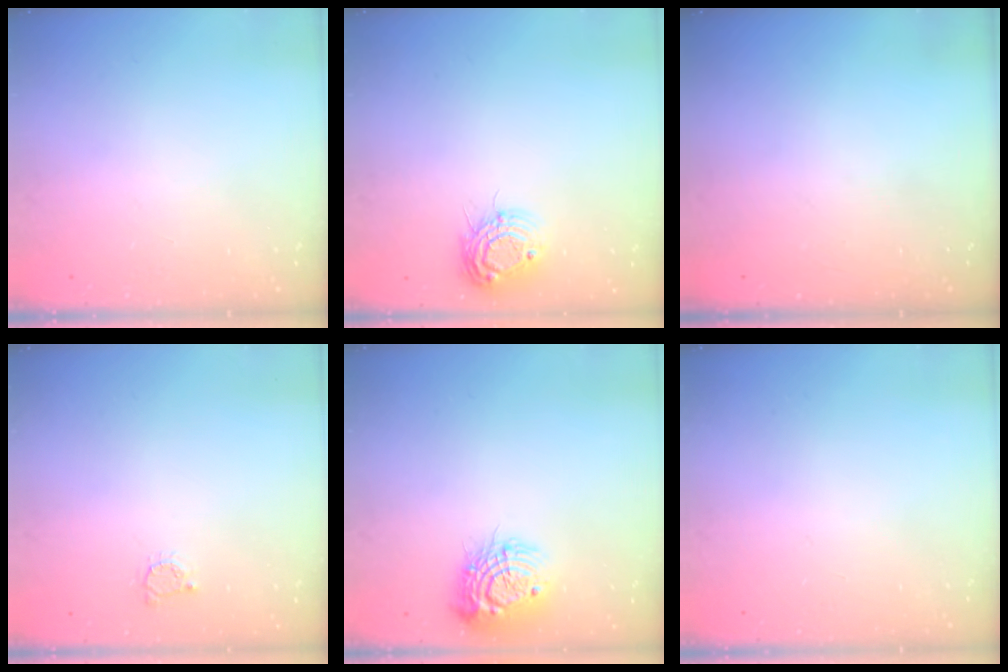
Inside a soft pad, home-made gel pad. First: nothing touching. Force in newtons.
{"total": 9.8, "press": 9.7, "slide": 0.8}
{"total": 0.0}
{"total": 2.2, "press": 2.2, "slide": 0.3}
{"total": 13.6, "press": 13.5, "slide": 0.9}
{"total": 0.0}